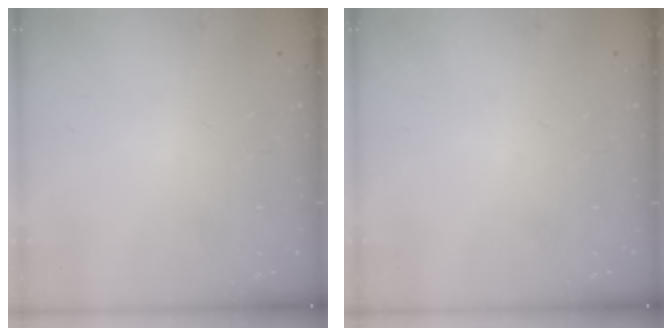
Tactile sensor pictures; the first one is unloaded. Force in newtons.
{"total": 0.0}